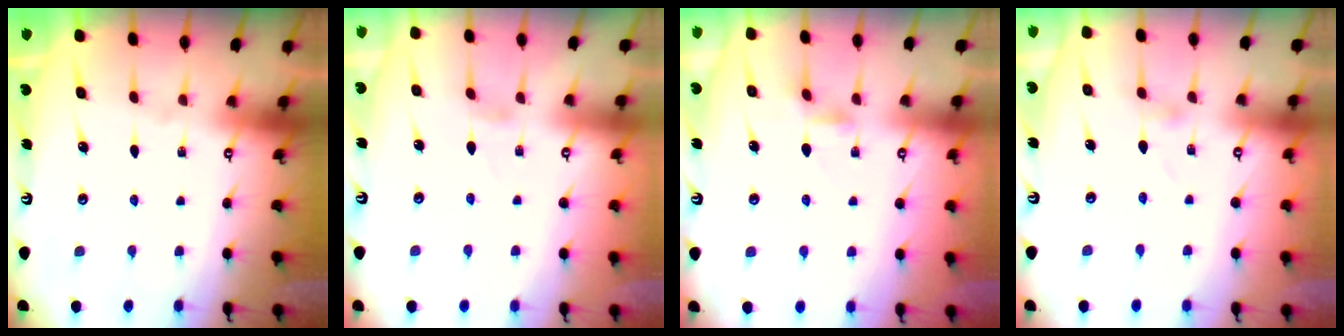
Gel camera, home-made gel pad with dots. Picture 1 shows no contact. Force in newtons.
{"total": 0.0}
{"total": 2.5, "press": 2.5, "slide": 0.4}
{"total": 0.0}